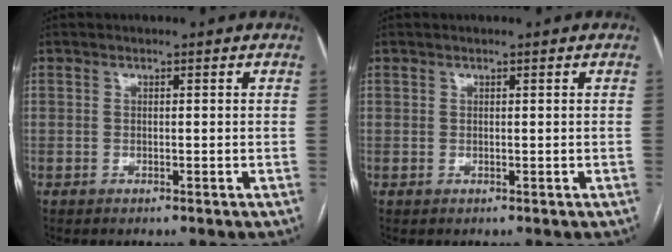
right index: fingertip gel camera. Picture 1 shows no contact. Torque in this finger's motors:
{"motor_torque": [0.00, 0.00, 0.00, 0.00]}